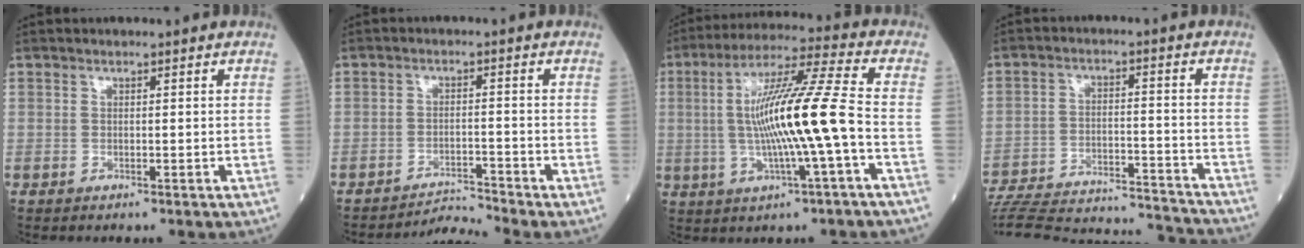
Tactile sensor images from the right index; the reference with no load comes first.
{"total": 4.1, "force": [-3.5, -1.8, -0.8], "torque": [0.012, -0.007, -0.059]}
{"total": 14.3, "force": [-1.2, -0.6, 14.2], "torque": [-0.263, 0.011, -0.026]}
{"total": 23.5, "force": [-22.4, 2.4, 6.6], "torque": [-0.126, -0.017, -0.323]}